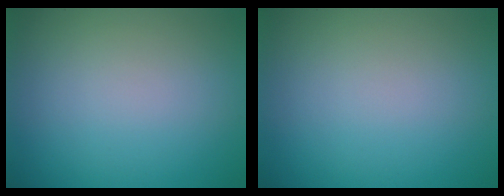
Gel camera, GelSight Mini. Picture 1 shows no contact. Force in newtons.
{"total": 0.0}